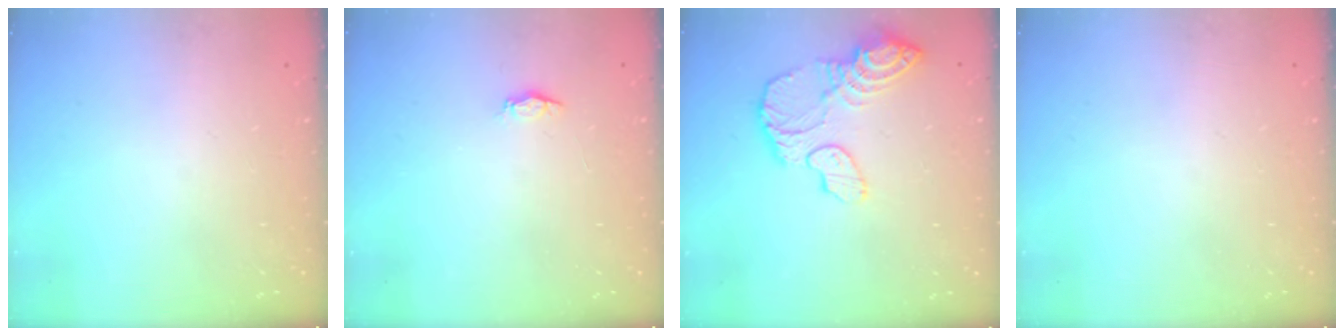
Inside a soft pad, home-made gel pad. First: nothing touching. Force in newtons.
{"total": 2.2, "press": 2.1, "slide": 0.3}
{"total": 14.9, "press": 14.8, "slide": 1.5}
{"total": 0.0}